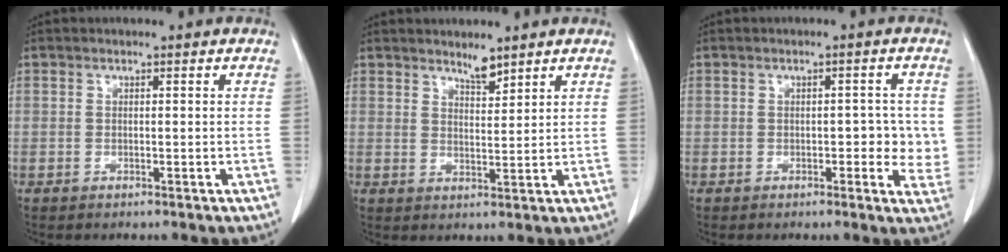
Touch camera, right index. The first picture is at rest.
{"total": 2.8, "force": [2.6, 0.4, 1.1], "torque": [-0.021, -0.007, 0.047]}
{"total": 4.8, "force": [-0.1, 2.4, 4.1], "torque": [-0.034, 0.003, -0.002]}